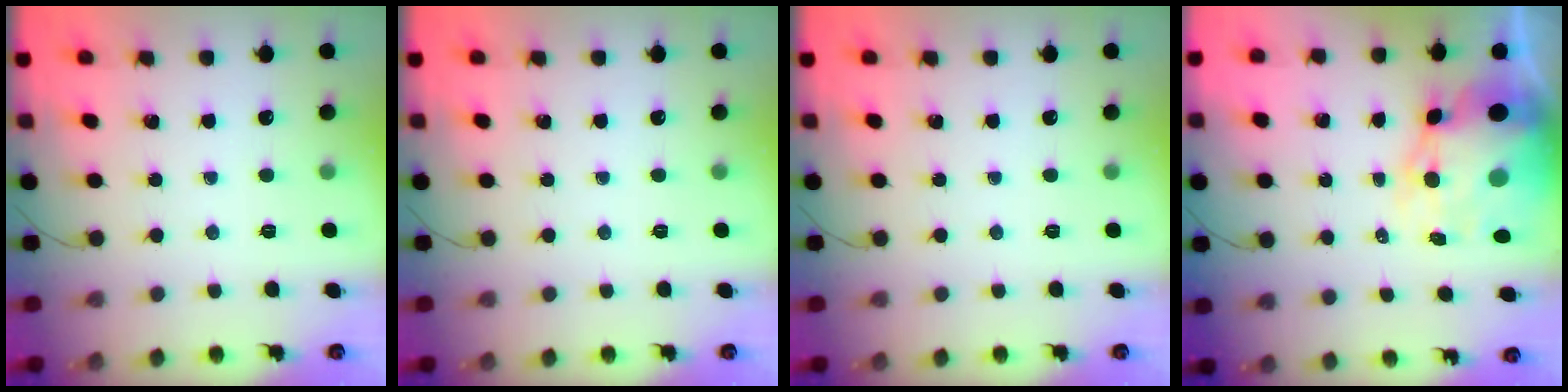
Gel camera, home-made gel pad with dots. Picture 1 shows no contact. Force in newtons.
{"total": 0.0}
{"total": 0.0}
{"total": 13.9, "press": 13.4, "slide": 3.7}